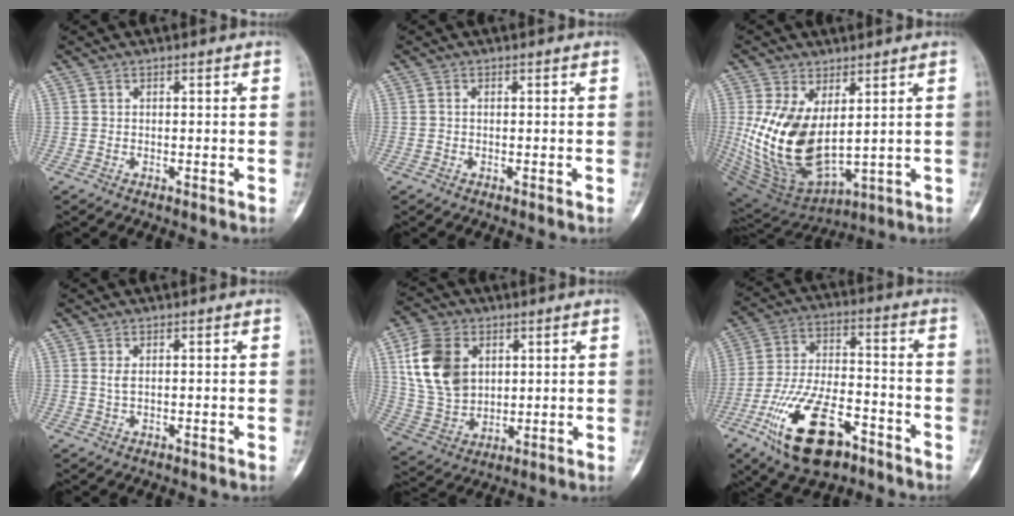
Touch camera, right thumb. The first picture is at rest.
{"total": 0.0}
{"total": 15.9, "force": [2.4, 8.8, 13.1], "torque": [-0.242, -0.024, 0.073]}
{"total": 1.2, "force": [0.3, 0.5, 1.1], "torque": [-0.024, 0.001, 0.009]}
{"total": 14.5, "force": [4.3, 10.4, 9.1], "torque": [-0.157, -0.010, 0.090]}
{"total": 18.0, "force": [-9.5, 8.4, 12.7], "torque": [-0.234, 0.053, -0.162]}